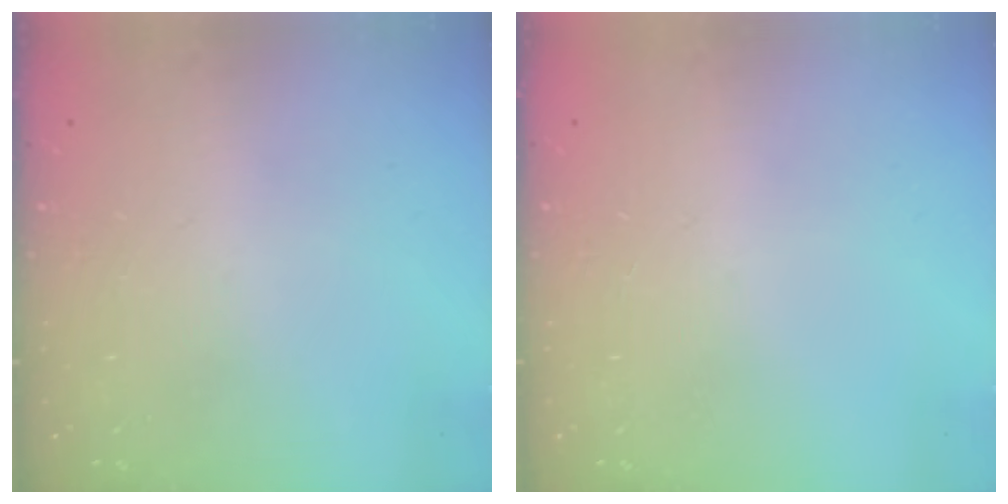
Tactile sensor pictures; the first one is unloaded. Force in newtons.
{"total": 0.0}